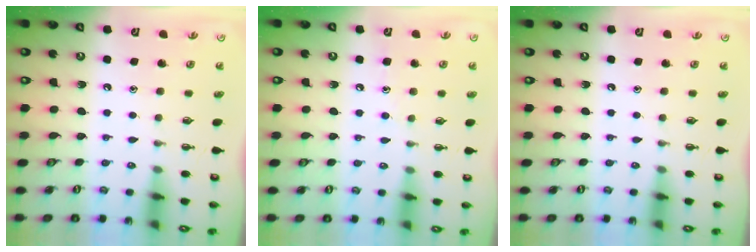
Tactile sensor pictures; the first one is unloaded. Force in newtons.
{"total": 4.4, "press": 4.4, "slide": 0.6}
{"total": 0.0}